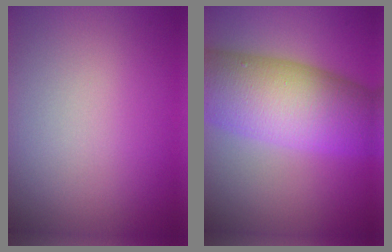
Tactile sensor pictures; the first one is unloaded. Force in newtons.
{"total": 11.7, "press": 11.7, "slide": 0.3}